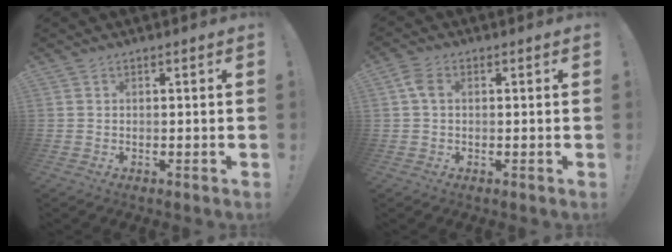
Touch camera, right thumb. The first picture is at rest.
{"total": 4.0, "force": [0.8, 2.4, 3.0], "torque": [-0.065, 0.007, 0.014]}